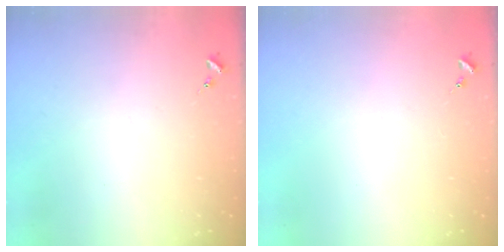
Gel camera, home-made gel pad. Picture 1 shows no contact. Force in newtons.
{"total": 0.0}